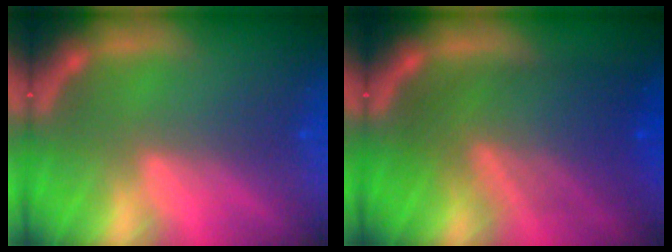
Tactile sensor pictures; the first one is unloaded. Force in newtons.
{"total": 9.0}